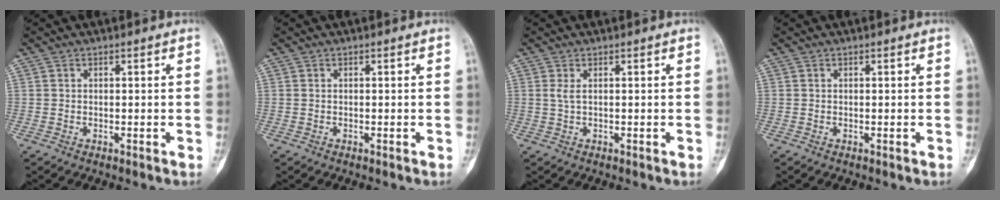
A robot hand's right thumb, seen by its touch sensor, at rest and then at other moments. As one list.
[{"total": 0.0}, {"total": 1.2, "force": [0.2, 0.3, 1.1], "torque": [-0.028, 0.004, 0.008]}, {"total": 0.0}]